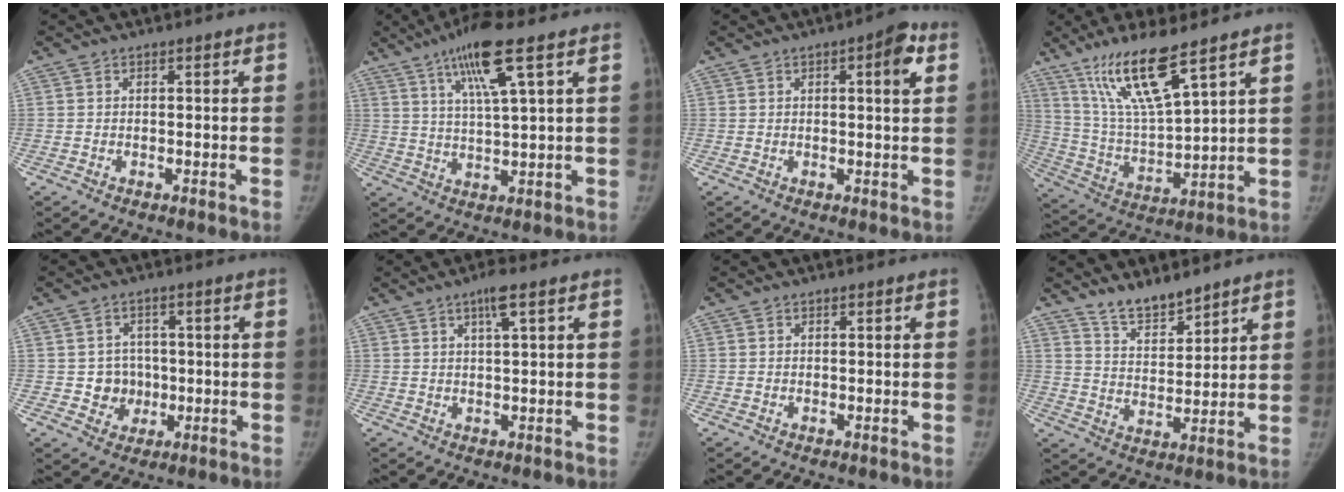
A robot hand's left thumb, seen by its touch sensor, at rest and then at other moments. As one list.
[{"total": 10.9, "force": [5.7, 0.8, 9.2], "torque": [-0.173, -0.018, 0.105]}, {"total": 4.8, "force": [1.7, 1.1, 4.4], "torque": [-0.055, -0.002, 0.019]}, {"total": 14.9, "force": [9.7, 2.4, 11.1], "torque": [-0.210, -0.052, 0.202]}, {"total": 4.8, "force": [-0.3, 4.7, 1.2], "torque": [0.011, 0.009, 0.000]}, {"total": 3.7, "force": [1.9, 0.0, 3.2], "torque": [-0.061, -0.003, 0.036]}, {"total": 0.0}, {"total": 7.6, "force": [6.7, 2.0, 2.9], "torque": [-0.033, -0.051, 0.129]}]